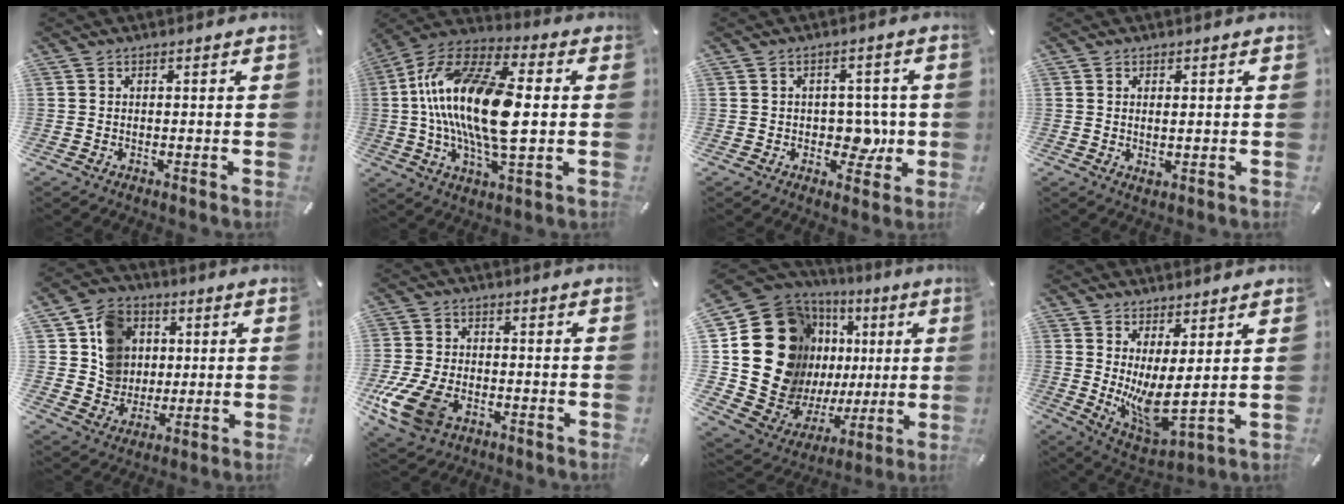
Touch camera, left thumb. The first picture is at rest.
{"total": 22.3, "force": [0.5, 9.2, 20.3], "torque": [-0.416, -0.003, 0.007]}
{"total": 6.8, "force": [-0.5, 5.0, 4.6], "torque": [-0.044, -0.001, -0.010]}
{"total": 1.6, "force": [0.7, 0.4, 1.4], "torque": [-0.027, -0.001, 0.013]}
{"total": 11.0, "force": [2.5, 10.1, 3.6], "torque": [-0.059, 0.003, 0.054]}
{"total": 13.5, "force": [-4.7, 9.3, 8.7], "torque": [-0.188, 0.015, -0.084]}
{"total": 23.4, "force": [4.7, 18.8, 13.1], "torque": [-0.206, -0.059, 0.121]}
{"total": 7.6, "force": [1.9, 2.4, 7.0], "torque": [-0.131, -0.056, 0.038]}